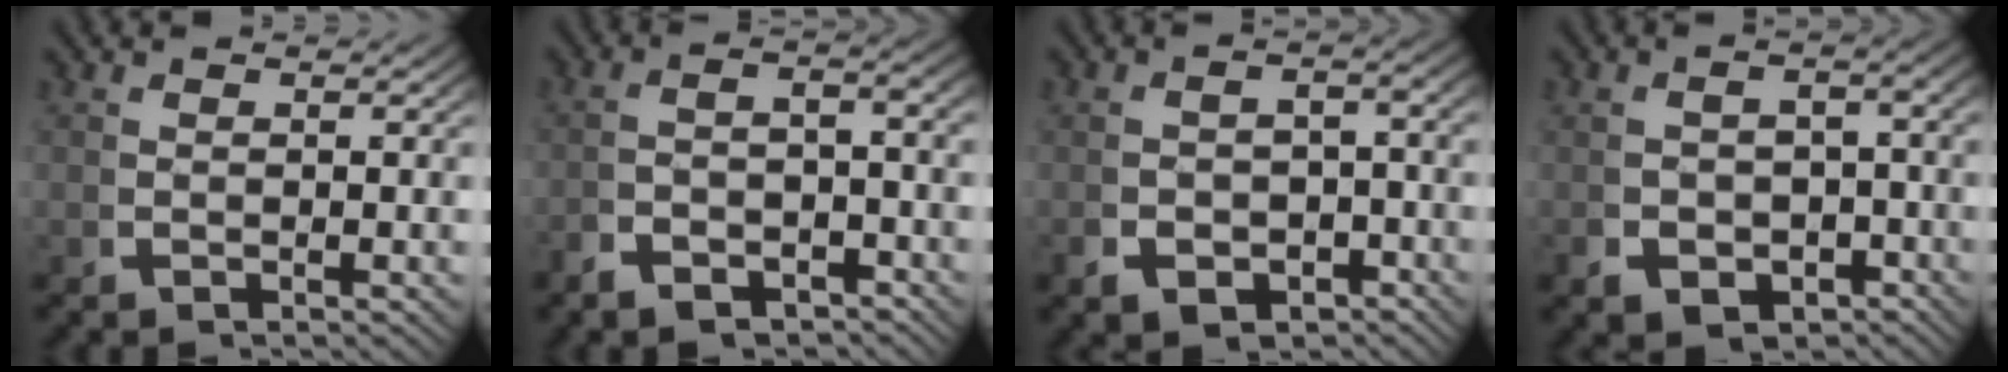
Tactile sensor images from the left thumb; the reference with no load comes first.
{"total": 3.7, "force": [-2.1, 1.6, 2.6], "torque": [-0.043, 0.003, -0.036]}
{"total": 4.5, "force": [-2.1, 2.9, 2.9], "torque": [-0.045, -0.014, -0.026]}
{"total": 5.0, "force": [-2.0, 3.3, 3.2], "torque": [-0.049, -0.020, -0.021]}